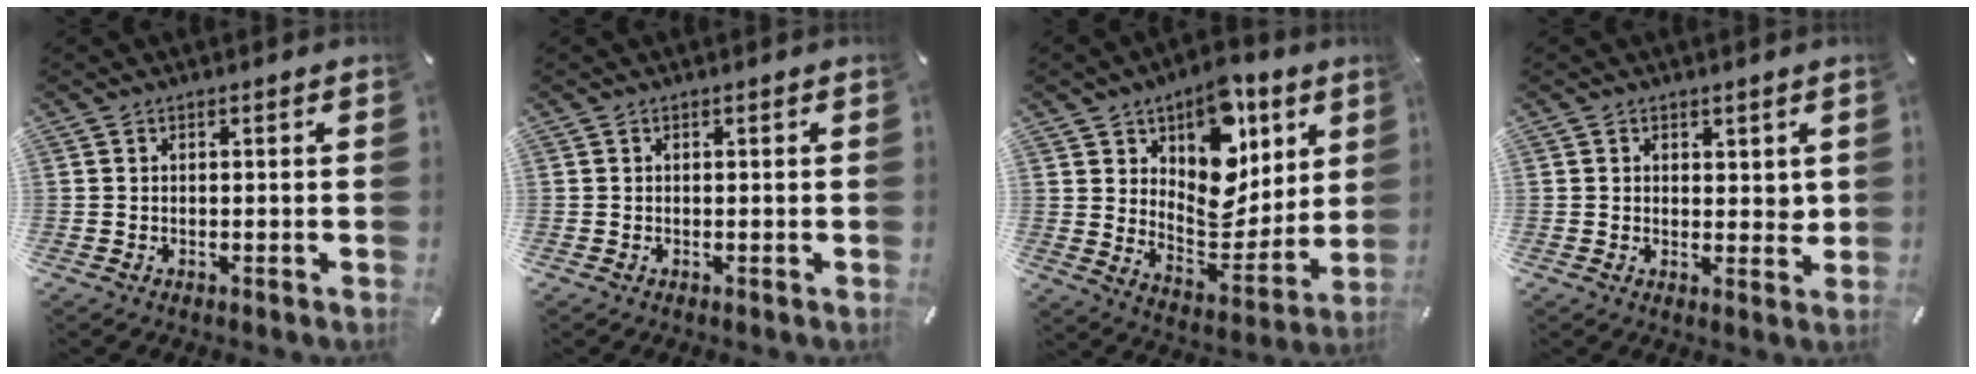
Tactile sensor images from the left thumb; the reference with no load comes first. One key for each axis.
{"total": 0.0}
{"total": 14.5, "fx": 7.9, "fy": 9.9, "fz": 7.1, "tx": -0.089, "ty": -0.070, "tz": 0.140}
{"total": 3.0, "fx": 1.6, "fy": 2.4, "fz": 0.8, "tx": 0.004, "ty": -0.005, "tz": 0.026}